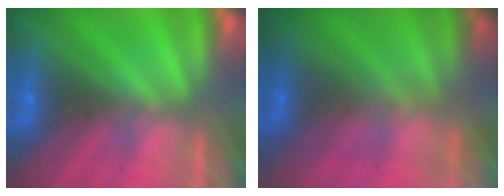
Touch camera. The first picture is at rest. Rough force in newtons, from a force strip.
{"total": 3.8}